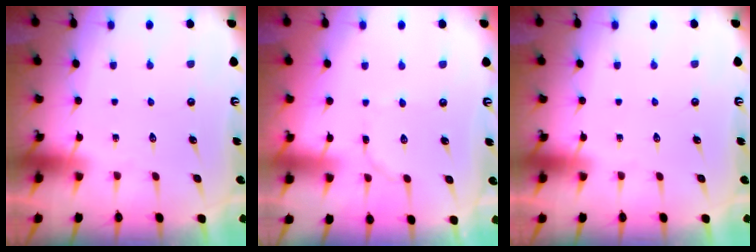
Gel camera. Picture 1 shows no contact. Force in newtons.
{"total": 2.6, "press": 2.6, "slide": 0.2}
{"total": 0.0}